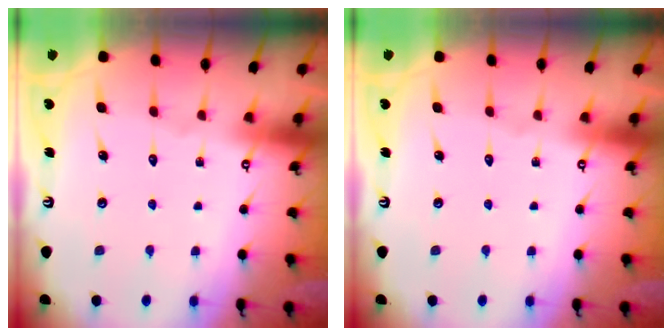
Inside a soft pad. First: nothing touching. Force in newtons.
{"total": 0.0}